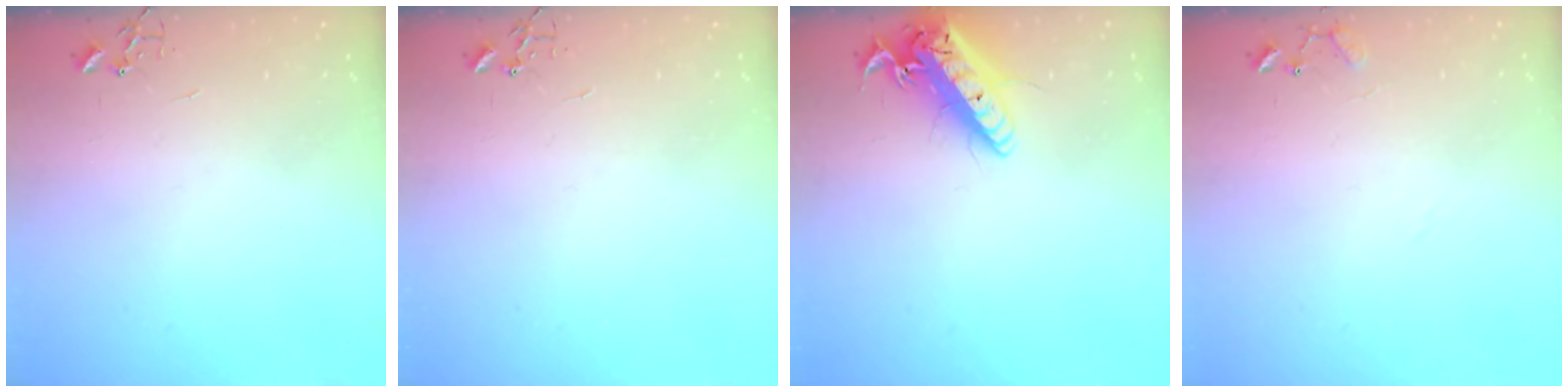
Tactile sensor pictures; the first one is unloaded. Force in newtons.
{"total": 0.0}
{"total": 19.7, "press": 19.5, "slide": 2.7}
{"total": 8.6, "press": 8.6, "slide": 0.5}